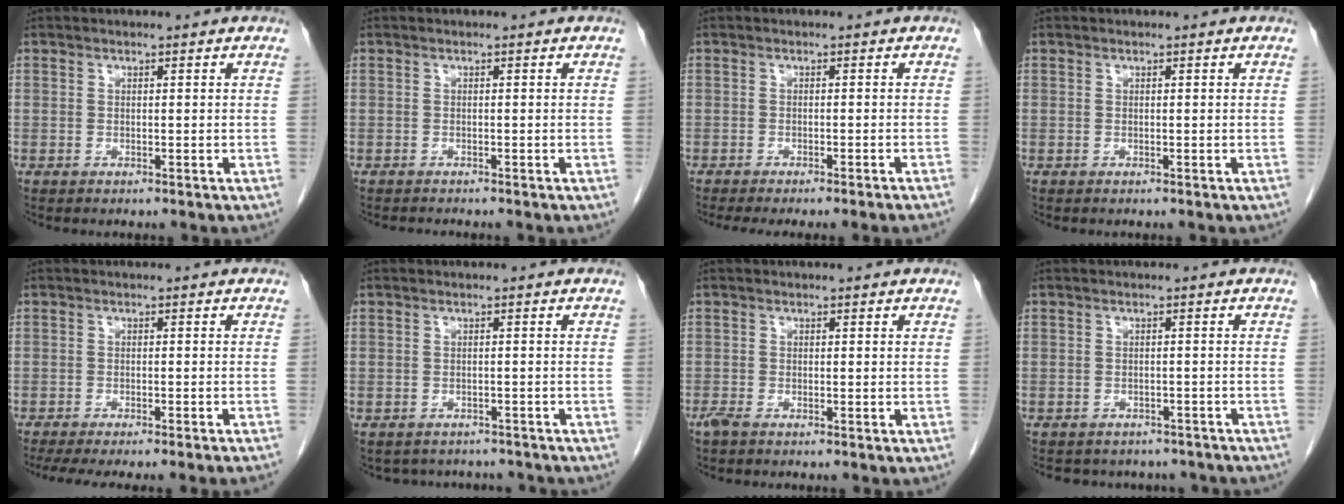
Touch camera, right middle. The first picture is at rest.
{"total": 1.0, "force": [-1.0, 0.0, 0.1], "torque": [-0.008, -0.004, -0.014]}
{"total": 7.3, "force": [-6.3, -0.6, 3.7], "torque": [-0.025, -0.008, -0.087]}
{"total": 0.0}
{"total": 11.0, "force": [-9.5, -0.4, 5.5], "torque": [-0.055, -0.020, -0.130]}
{"total": 6.5, "force": [-5.9, 2.7, 0.6], "torque": [-0.005, 0.013, -0.065]}
{"total": 1.3, "force": [-1.0, 0.2, 0.7], "torque": [-0.024, -0.004, -0.021]}
{"total": 9.4, "force": [-8.3, 4.1, 1.8], "torque": [-0.023, 0.010, -0.084]}